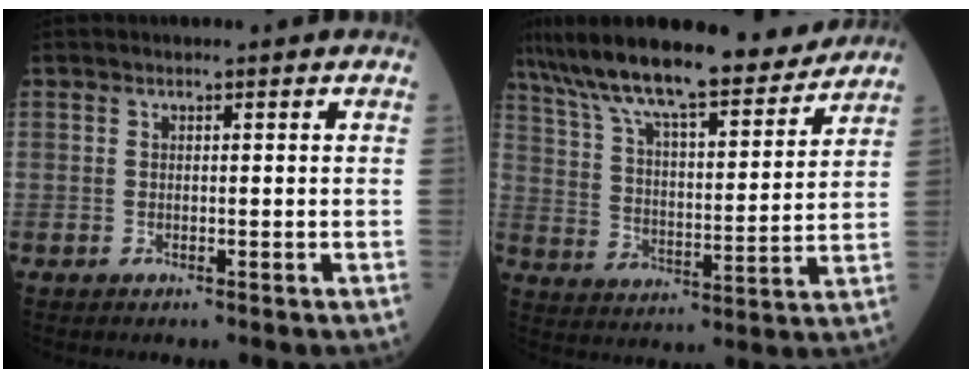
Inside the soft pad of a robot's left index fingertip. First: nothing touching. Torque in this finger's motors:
{"motor_torque": [1.09, -1.05, 0.71, 0.19]}